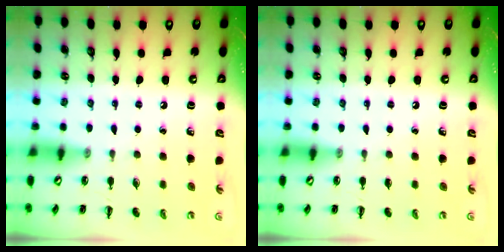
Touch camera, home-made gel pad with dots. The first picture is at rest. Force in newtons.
{"total": 0.0}